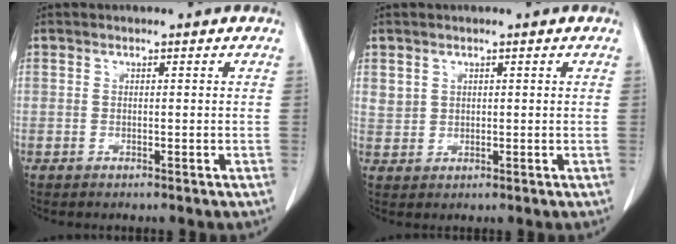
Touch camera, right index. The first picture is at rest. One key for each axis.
{"total": 2.2, "fx": 1.2, "fy": 1.8, "fz": 0.3, "tx": 0.004, "ty": 0.002, "tz": 0.024}